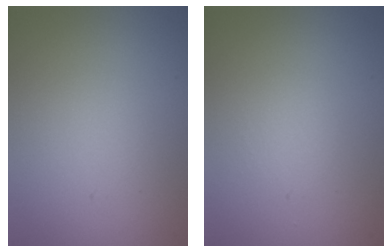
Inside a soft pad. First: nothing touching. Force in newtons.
{"total": 0.0}